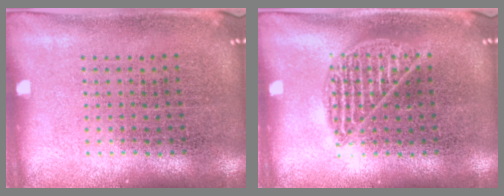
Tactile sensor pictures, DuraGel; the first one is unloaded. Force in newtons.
{"total": 0.9, "press": 0.9, "slide": 0.1}